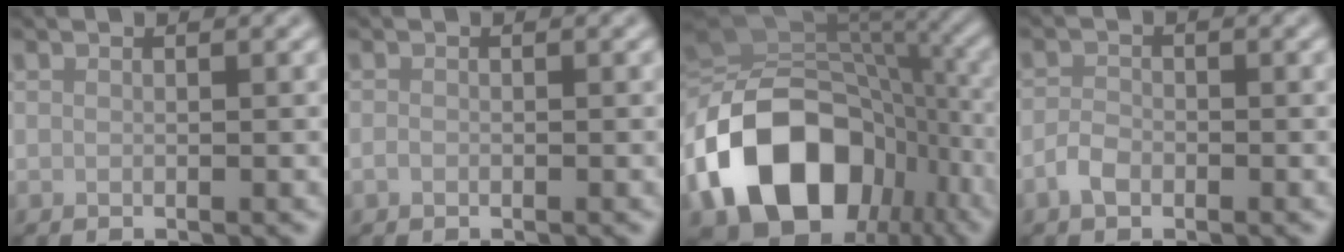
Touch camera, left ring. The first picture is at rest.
{"total": 0.7, "force": [-0.4, 0.5, 0.4], "torque": [-0.007, -0.003, -0.008]}
{"total": 17.8, "force": [-6.7, 12.7, 10.5], "torque": [-0.209, -0.010, -0.120]}
{"total": 1.9, "force": [-1.1, 1.1, 1.1], "torque": [-0.020, 0.002, -0.025]}